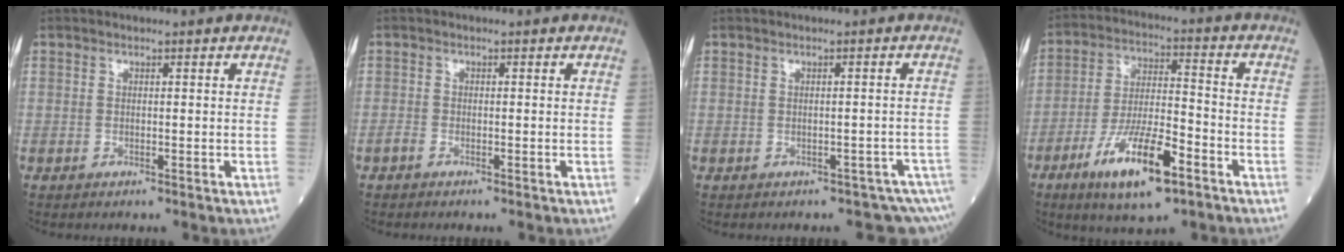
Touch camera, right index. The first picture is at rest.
{"total": 1.7, "force": [-1.1, 0.9, 0.9], "torque": [-0.032, -0.002, -0.019]}
{"total": 5.7, "force": [-4.1, 2.6, 2.9], "torque": [-0.035, 0.030, -0.049]}
{"total": 14.2, "force": [-7.7, 3.3, 11.5], "torque": [-0.221, -0.014, -0.133]}